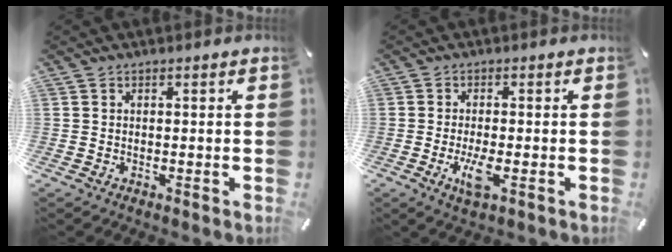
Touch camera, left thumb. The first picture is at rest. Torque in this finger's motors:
{"motor_torque": [0.04, 0.05, 0.33, 0.28, 0.01]}